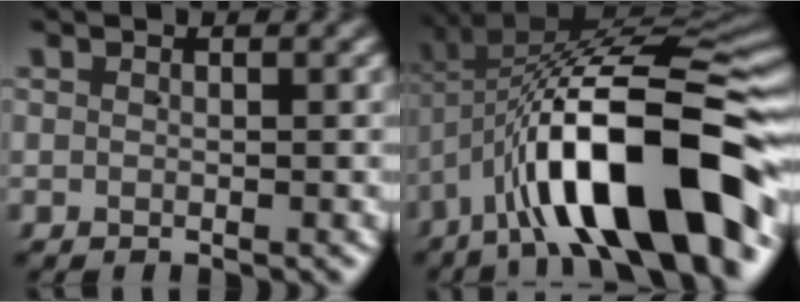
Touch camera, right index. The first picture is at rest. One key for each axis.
{"total": 14.8, "fx": -3.9, "fy": 6.5, "fz": 12.7, "tx": -0.209, "ty": -0.009, "tz": -0.046}